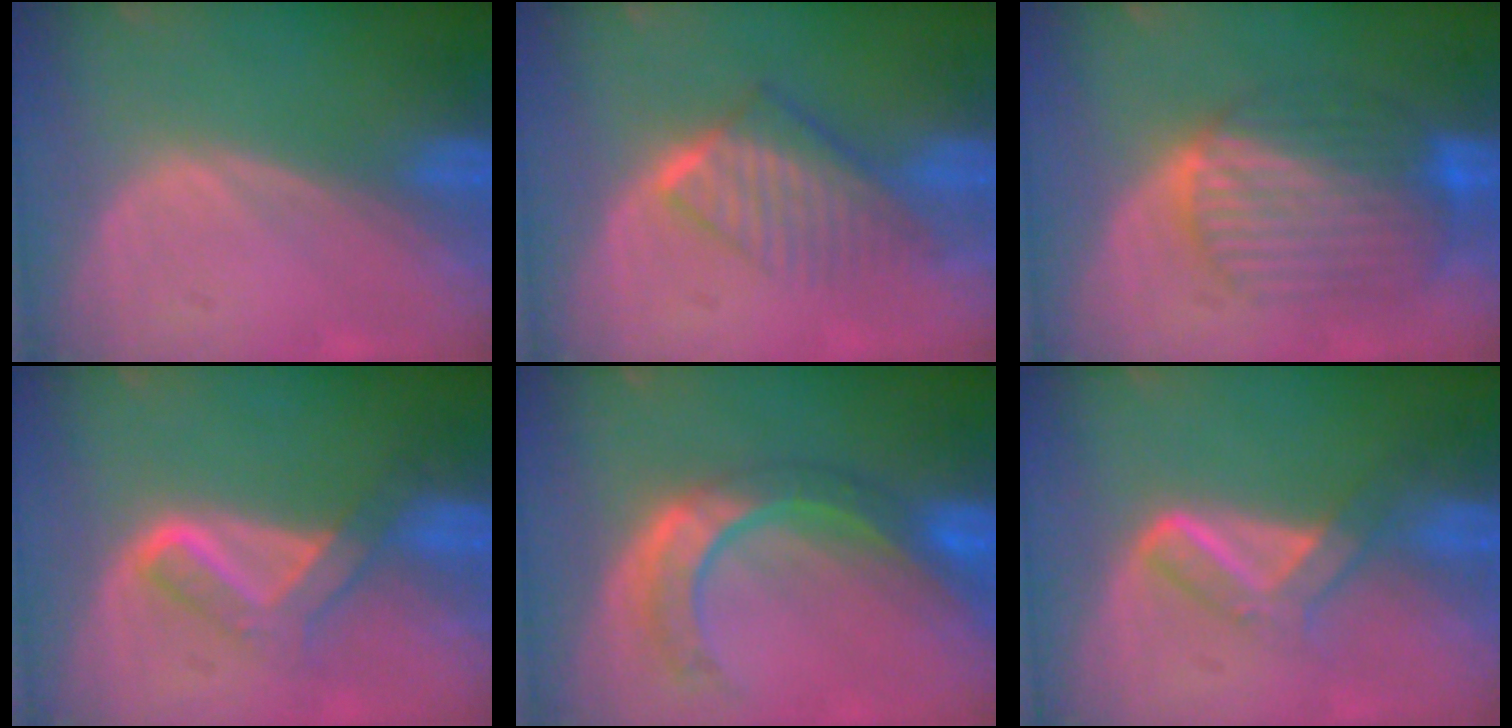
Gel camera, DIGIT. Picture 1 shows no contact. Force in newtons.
{"total": 6.4, "press": 5.7, "slide": 2.9}
{"total": 8.9, "press": 8.9, "slide": 0.5}
{"total": 5.1, "press": 5.1, "slide": 0.8}
{"total": 8.5, "press": 7.2, "slide": 4.5}
{"total": 5.2, "press": 4.9, "slide": 2.0}